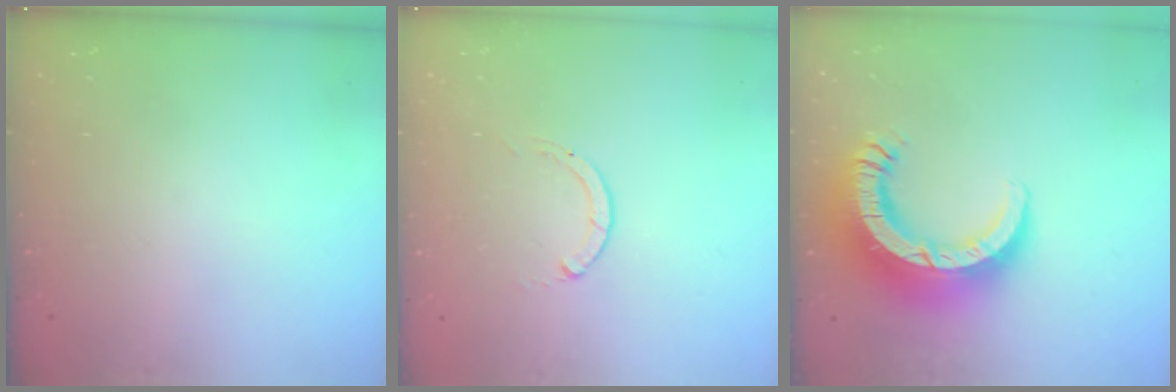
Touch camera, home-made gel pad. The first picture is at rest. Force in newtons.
{"total": 0.0}
{"total": 15.0, "press": 14.9, "slide": 1.6}